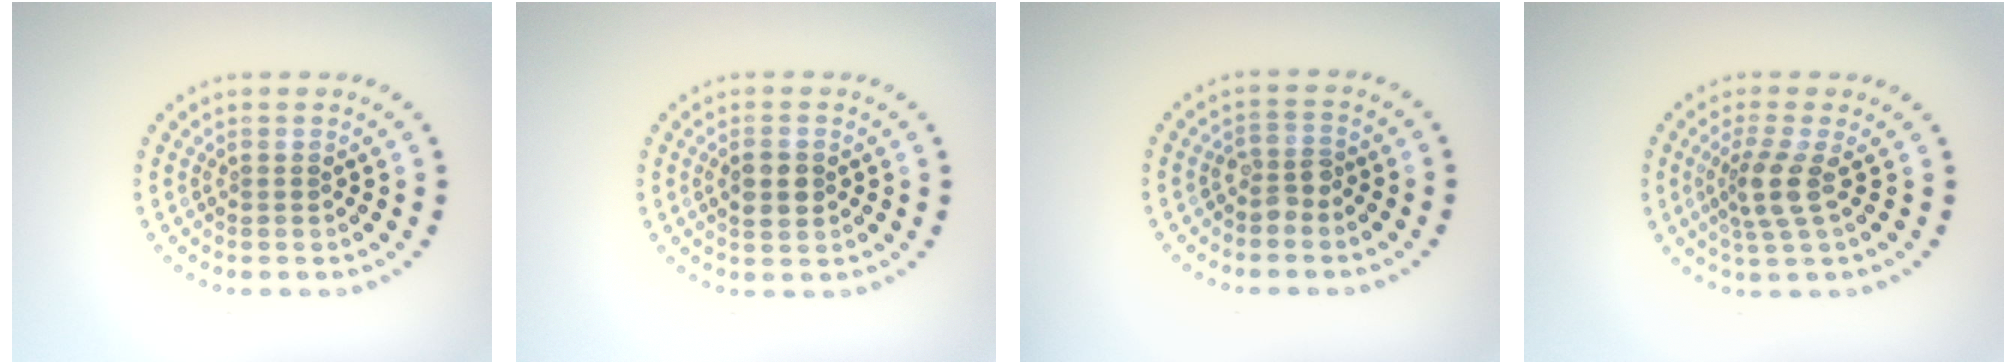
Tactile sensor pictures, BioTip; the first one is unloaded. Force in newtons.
{"total": 2.2, "press": 2.1, "slide": 0.2}
{"total": 1.7, "press": 1.5, "slide": 0.8}
{"total": 2.9, "press": 2.2, "slide": 1.9}